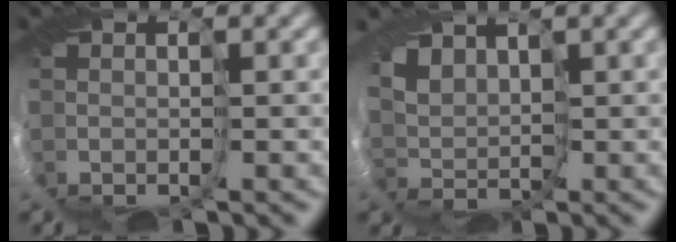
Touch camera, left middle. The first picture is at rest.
{"total": 2.8, "force": [2.3, 1.4, 0.6], "torque": [-0.023, -0.002, 0.042]}